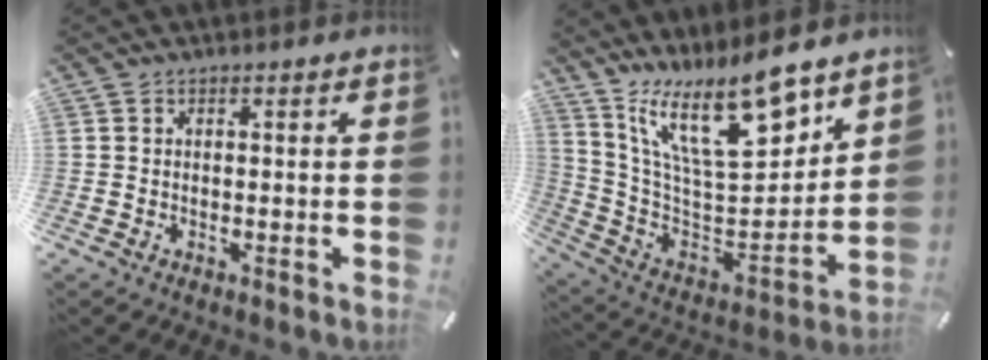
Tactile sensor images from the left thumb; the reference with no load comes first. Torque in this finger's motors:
{"motor_torque": [2.15, 0.89, 1.33, -1.44, 0.49]}